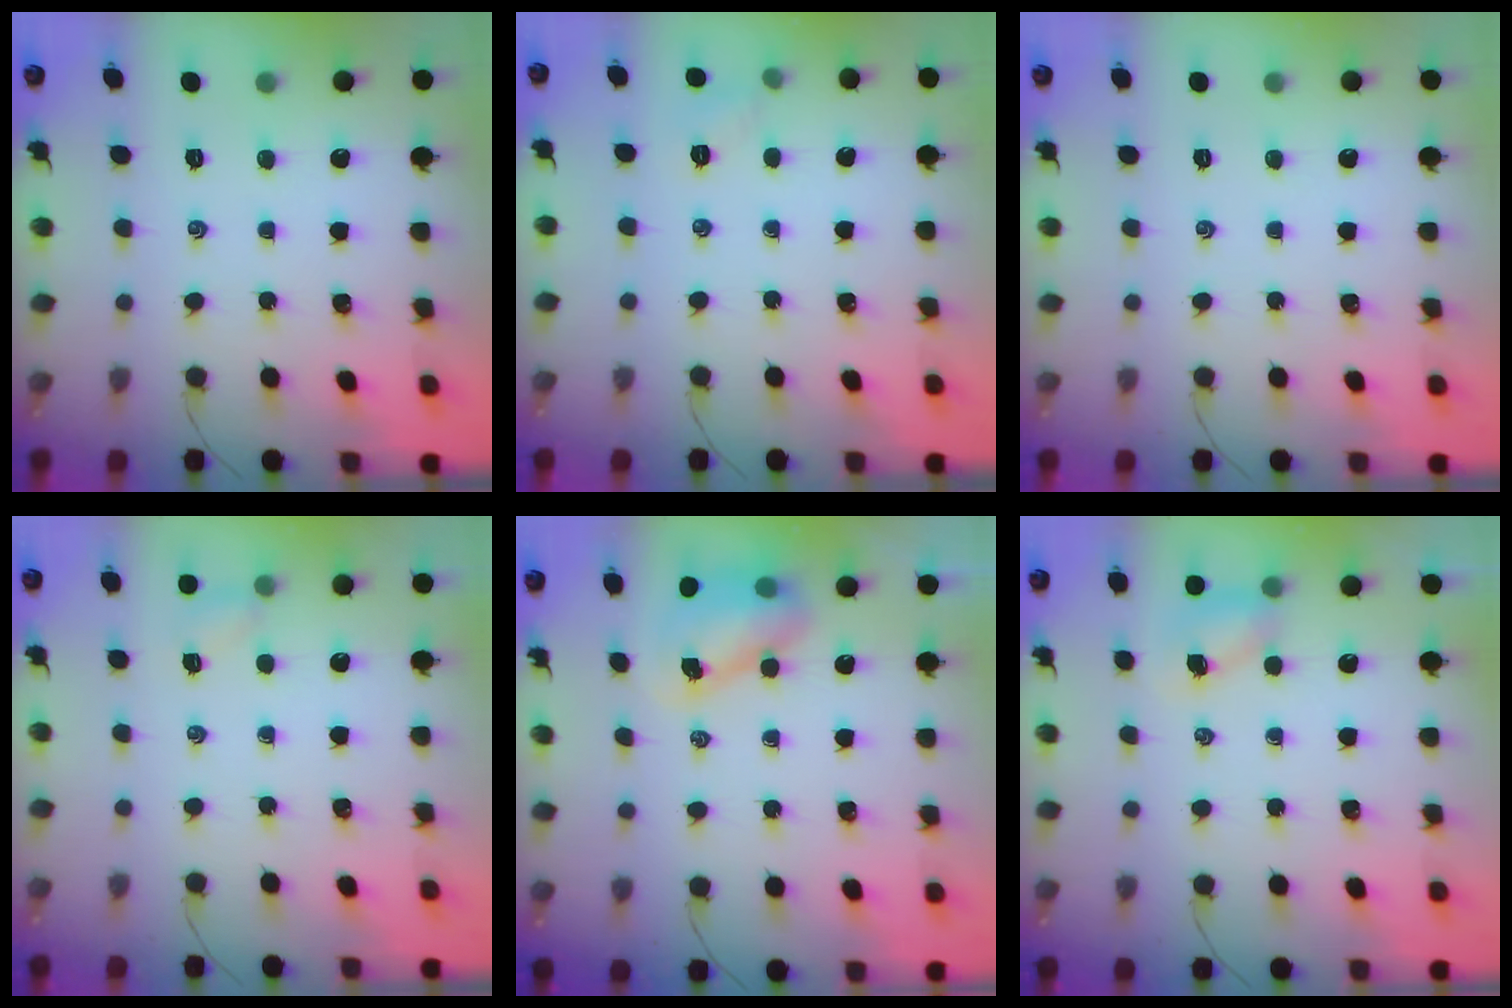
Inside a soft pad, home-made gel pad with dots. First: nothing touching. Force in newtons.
{"total": 4.8, "press": 4.5, "slide": 1.4}
{"total": 0.0}
{"total": 2.5, "press": 2.3, "slide": 0.9}
{"total": 7.7, "press": 7.6, "slide": 1.4}
{"total": 4.8, "press": 4.8, "slide": 0.7}